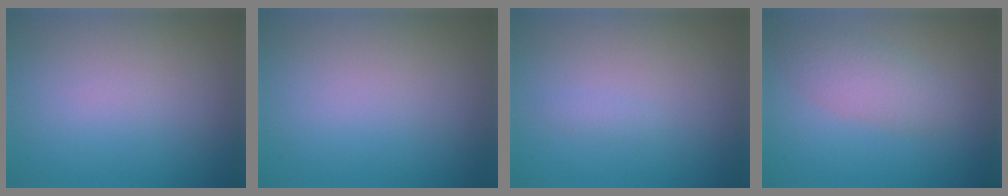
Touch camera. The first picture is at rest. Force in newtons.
{"total": 0.0}
{"total": 0.6, "press": 0.6, "slide": 0.0}
{"total": 3.2, "press": 3.2, "slide": 0.3}